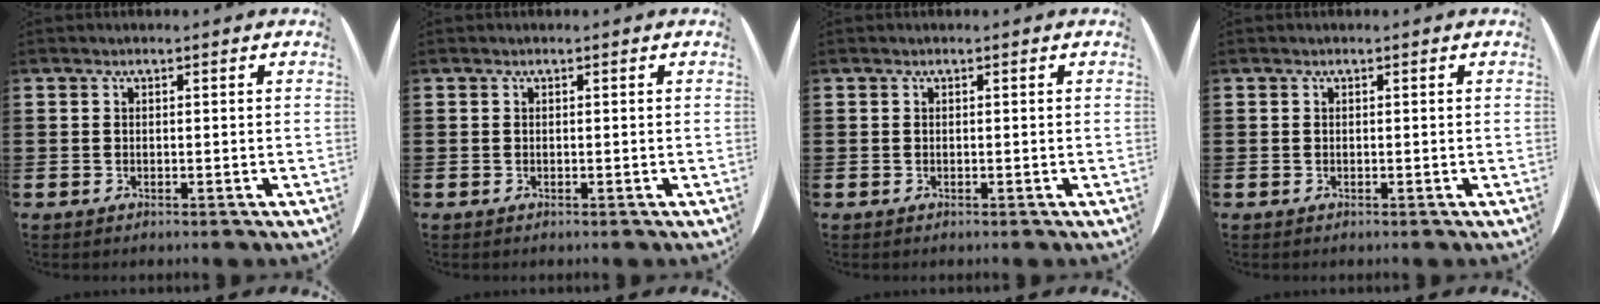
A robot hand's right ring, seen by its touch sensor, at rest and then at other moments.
{"total": 0.0}
{"total": 0.0}
{"total": 0.0}